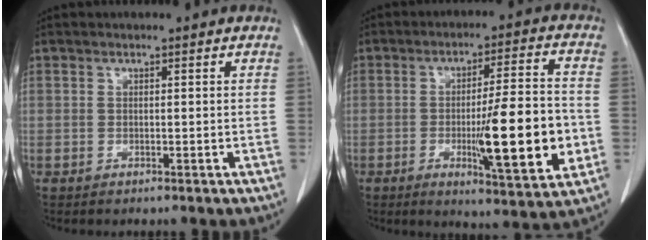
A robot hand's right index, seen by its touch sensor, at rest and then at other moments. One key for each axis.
{"total": 15.2, "fx": -3.2, "fy": 1.5, "fz": 14.8, "tx": -0.219, "ty": -0.010, "tz": -0.045}